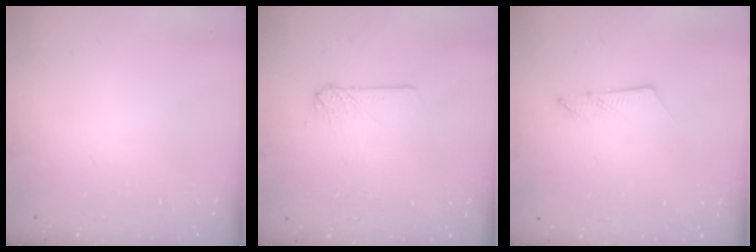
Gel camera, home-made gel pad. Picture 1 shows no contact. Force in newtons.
{"total": 3.9, "press": 3.9, "slide": 0.5}
{"total": 4.5, "press": 4.5, "slide": 0.1}